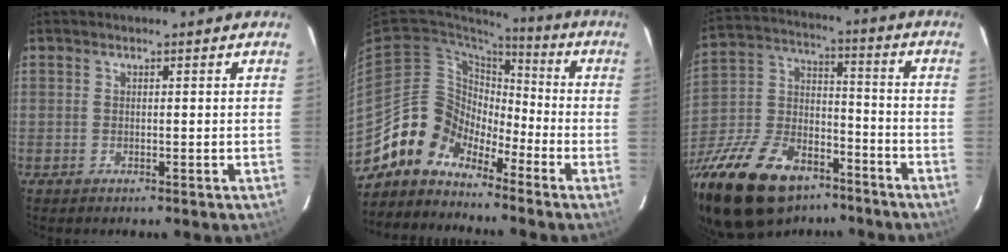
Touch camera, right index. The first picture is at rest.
{"total": 10.2, "force": [-7.6, 6.7, 0.9], "torque": [-0.025, 0.043, -0.160]}
{"total": 29.1, "force": [-19.3, 15.2, 15.6], "torque": [-0.349, 0.001, -0.308]}